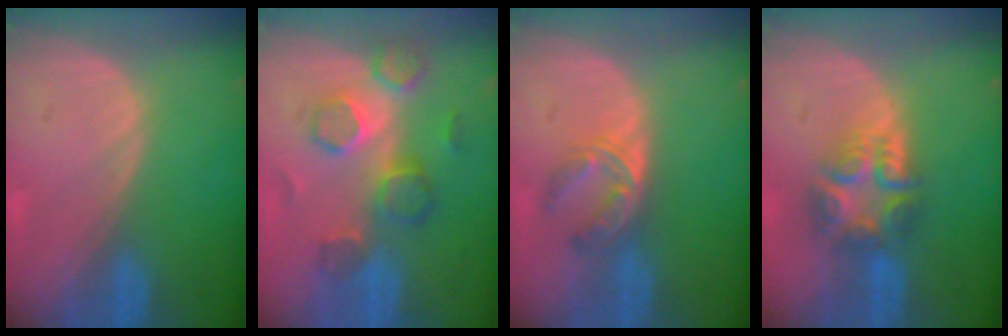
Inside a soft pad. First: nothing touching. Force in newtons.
{"total": 8.0, "press": 7.8, "slide": 1.7}
{"total": 5.7, "press": 4.7, "slide": 3.2}
{"total": 7.9, "press": 6.7, "slide": 4.1}